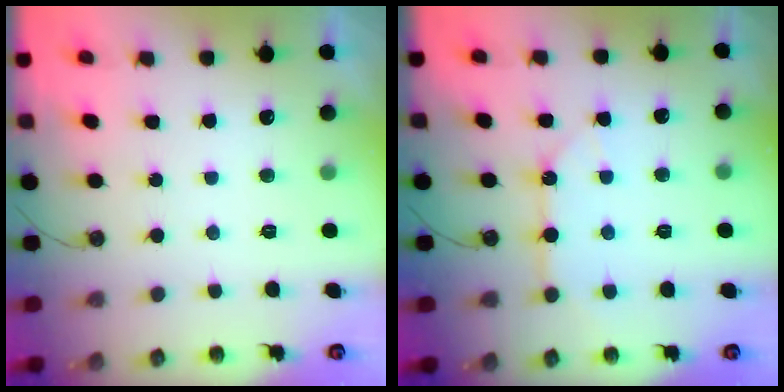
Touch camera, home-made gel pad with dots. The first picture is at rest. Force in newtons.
{"total": 9.0, "press": 8.9, "slide": 1.1}